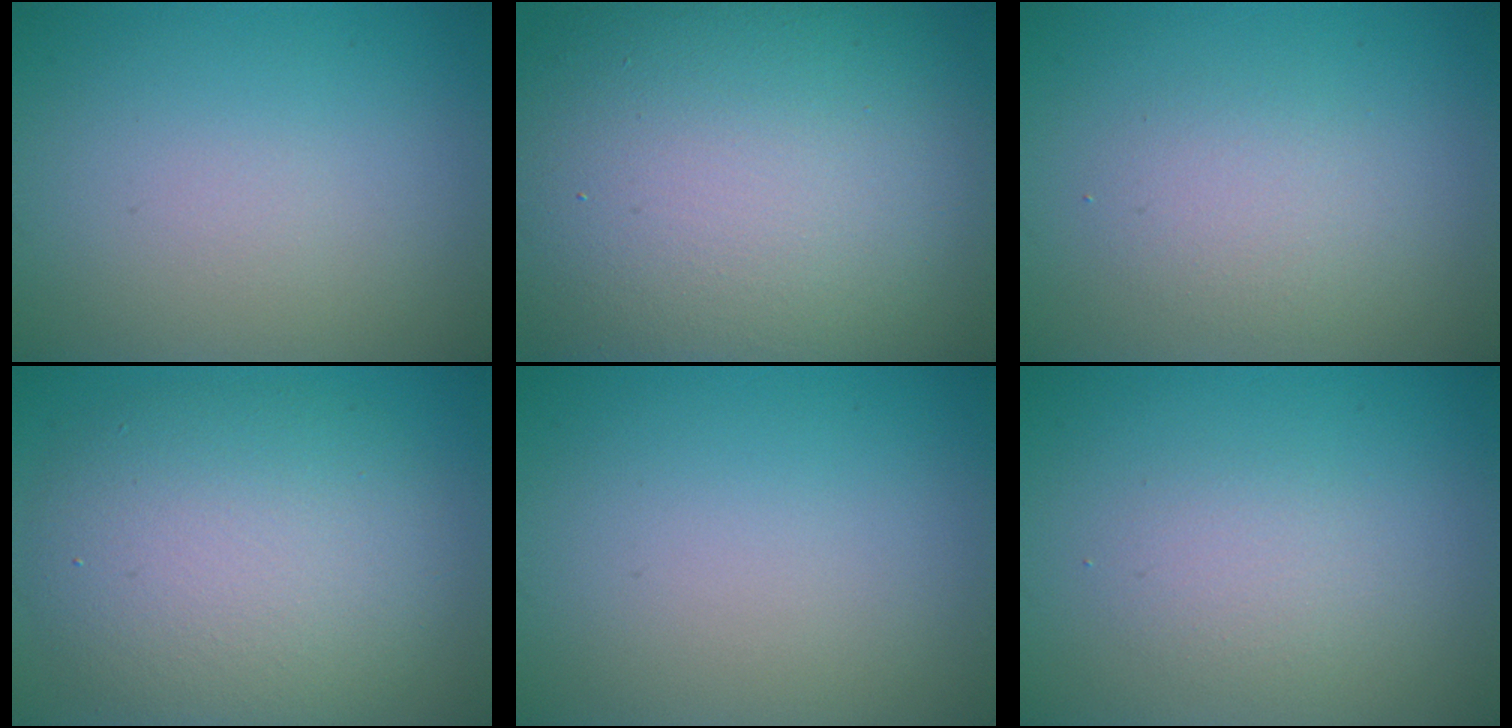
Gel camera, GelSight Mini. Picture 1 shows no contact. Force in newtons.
{"total": 17.6, "press": 17.6, "slide": 1.1}
{"total": 2.2, "press": 2.2, "slide": 0.2}
{"total": 8.3, "press": 8.3, "slide": 0.3}
{"total": 0.0}
{"total": 1.7, "press": 1.7, "slide": 0.1}